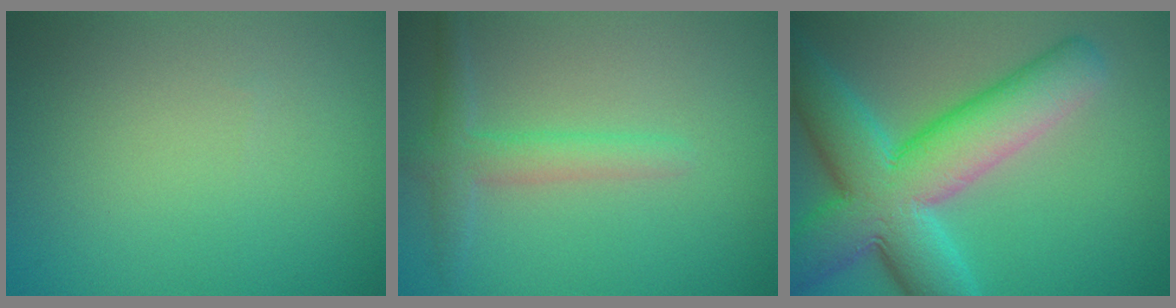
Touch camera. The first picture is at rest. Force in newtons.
{"total": 2.5, "press": 2.5, "slide": 0.1}
{"total": 11.6, "press": 11.6, "slide": 0.4}